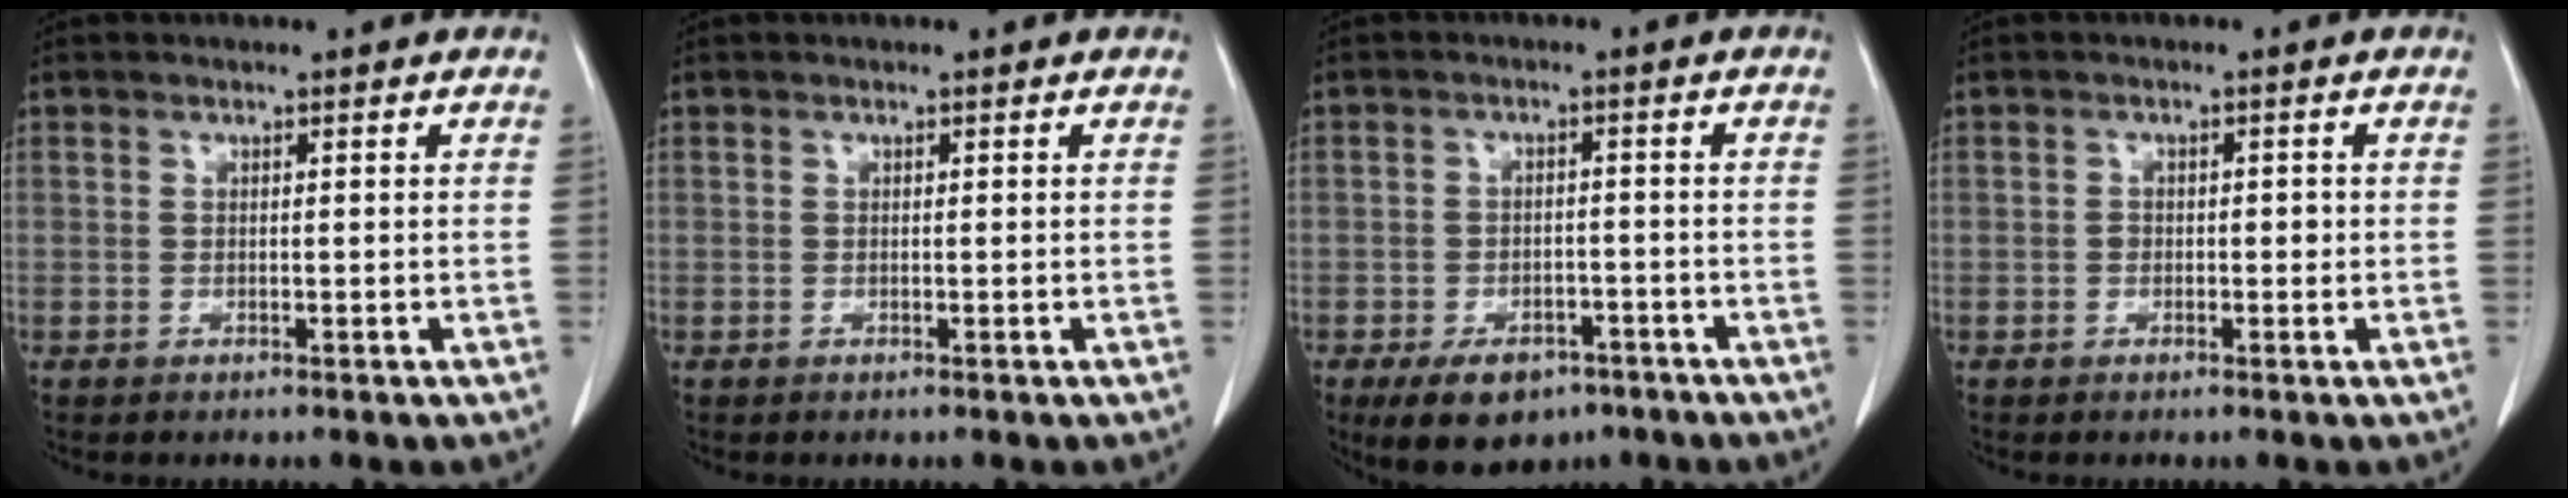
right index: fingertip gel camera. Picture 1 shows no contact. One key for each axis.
{"total": 0.0}
{"total": 8.2, "fx": -5.5, "fy": 4.7, "fz": 4.0, "tx": -0.063, "ty": 0.002, "tz": -0.078}
{"total": 1.7, "fx": -0.2, "fy": 1.2, "fz": 1.3, "tx": -0.019, "ty": 0.007, "tz": -0.002}